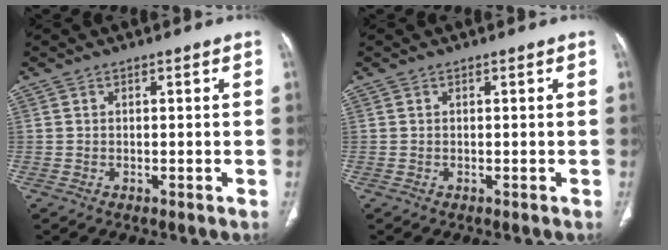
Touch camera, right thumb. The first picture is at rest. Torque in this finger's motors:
{"motor_torque": [0.00, 0.00, 0.00, 0.03, 0.01]}